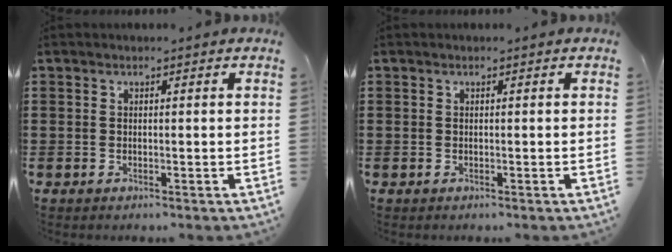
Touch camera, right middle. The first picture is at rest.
{"total": 0.0}